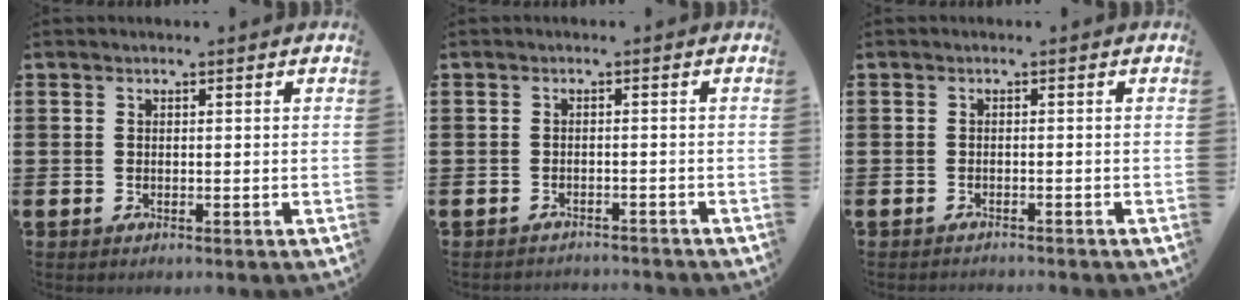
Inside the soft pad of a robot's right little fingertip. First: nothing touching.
{"total": 1.2, "force": [-1.2, 0.0, -0.1], "torque": [-0.001, 0.002, -0.024]}
{"total": 0.8, "force": [-0.7, -0.1, -0.1], "torque": [0.001, 0.000, -0.016]}